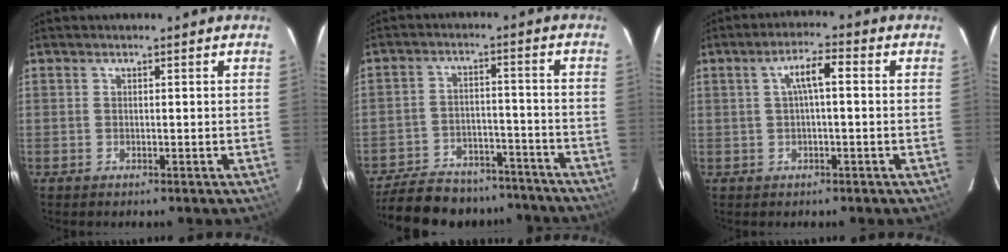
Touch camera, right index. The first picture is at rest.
{"total": 23.6, "force": [-20.2, 8.9, 8.5], "torque": [-0.191, 0.023, -0.269]}
{"total": 4.7, "force": [0.4, 0.9, 4.6], "torque": [-0.084, 0.013, 0.011]}